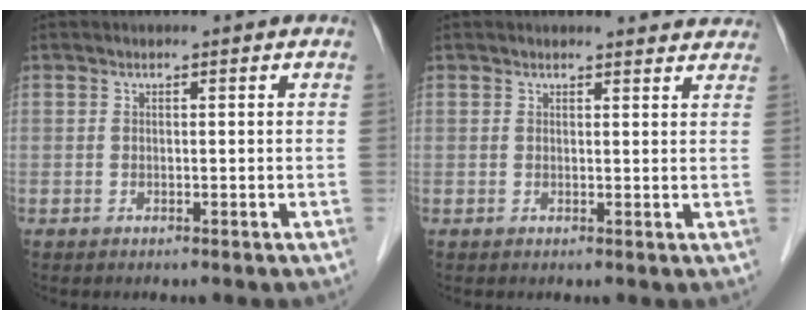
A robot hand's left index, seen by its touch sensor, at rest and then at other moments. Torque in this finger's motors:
{"motor_torque": [0.47, -0.72, 0.02, -0.03]}